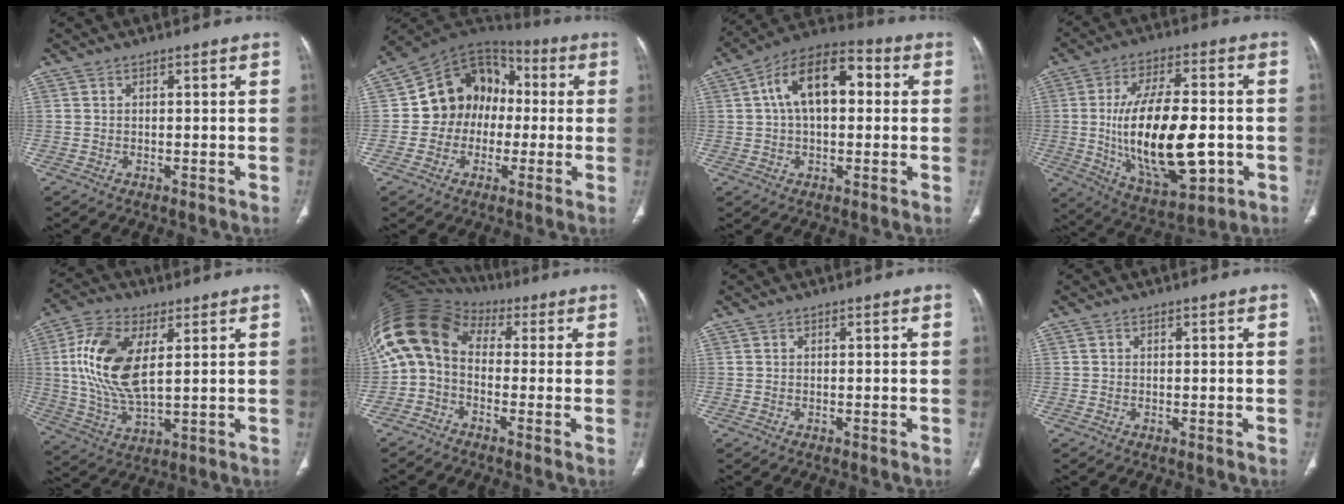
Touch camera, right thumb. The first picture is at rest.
{"total": 14.5, "force": [-0.7, 12.3, 7.7], "torque": [-0.078, 0.039, -0.024]}
{"total": 14.6, "force": [2.7, 8.2, 11.8], "torque": [-0.182, 0.033, 0.034]}
{"total": 21.9, "force": [-2.7, 10.1, 19.2], "torque": [-0.324, 0.007, -0.026]}
{"total": 15.5, "force": [3.6, 7.4, 13.1], "torque": [-0.266, -0.010, 0.070]}
{"total": 14.2, "force": [0.9, 10.4, 9.7], "torque": [-0.189, 0.060, 0.001]}
{"total": 0.0}
{"total": 0.0}